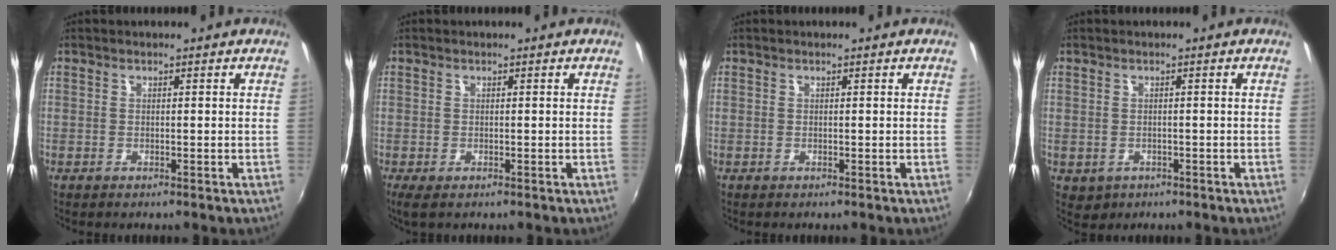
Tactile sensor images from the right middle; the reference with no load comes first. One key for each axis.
{"total": 1.5, "fx": -0.6, "fy": 0.7, "fz": 1.2, "tx": -0.025, "ty": -0.006, "tz": -0.009}
{"total": 0.0}
{"total": 2.6, "fx": -0.7, "fy": 2.3, "fz": 1.0, "tx": -0.022, "ty": -0.004, "tz": -0.004}